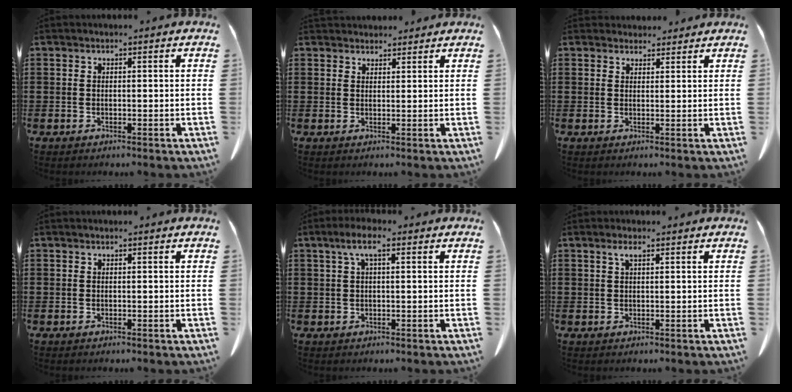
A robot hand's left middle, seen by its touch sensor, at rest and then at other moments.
{"total": 2.5, "force": [2.5, 0.6, 0.0], "torque": [-0.007, -0.004, 0.048]}
{"total": 2.4, "force": [2.2, 0.8, 0.2], "torque": [-0.010, -0.001, 0.044]}
{"total": 0.0}
{"total": 4.0, "force": [1.4, 1.0, 3.6], "torque": [-0.073, 0.008, 0.022]}
{"total": 1.6, "force": [0.9, 0.4, 1.3], "torque": [-0.028, 0.002, 0.015]}